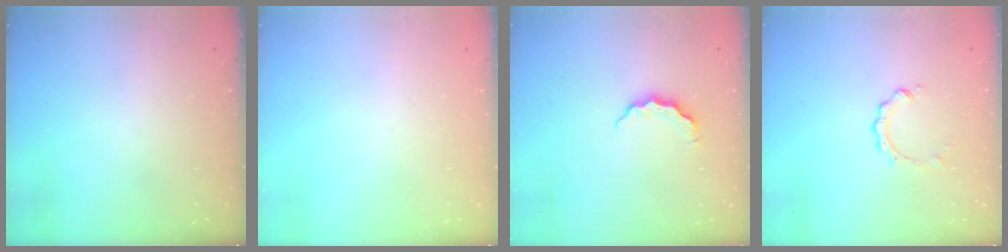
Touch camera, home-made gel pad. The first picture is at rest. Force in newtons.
{"total": 0.0}
{"total": 5.1, "press": 5.1, "slide": 0.4}
{"total": 2.0, "press": 2.0, "slide": 0.2}